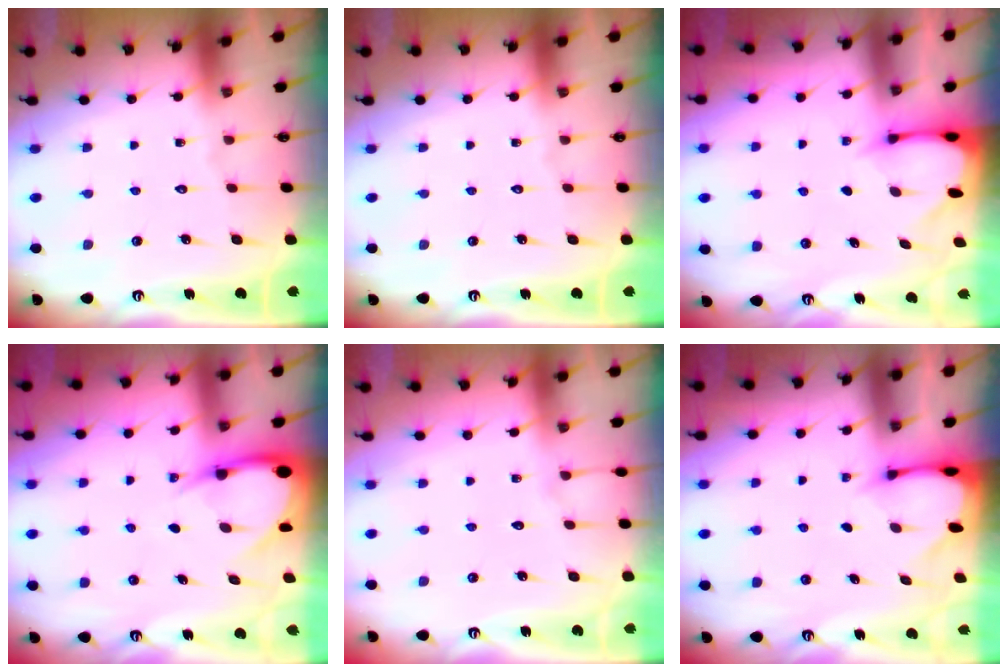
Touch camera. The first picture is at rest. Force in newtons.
{"total": 0.0}
{"total": 2.6, "press": 2.6, "slide": 0.3}
{"total": 5.8, "press": 5.7, "slide": 0.6}
{"total": 2.5, "press": 2.5, "slide": 0.4}
{"total": 2.1, "press": 2.1, "slide": 0.1}